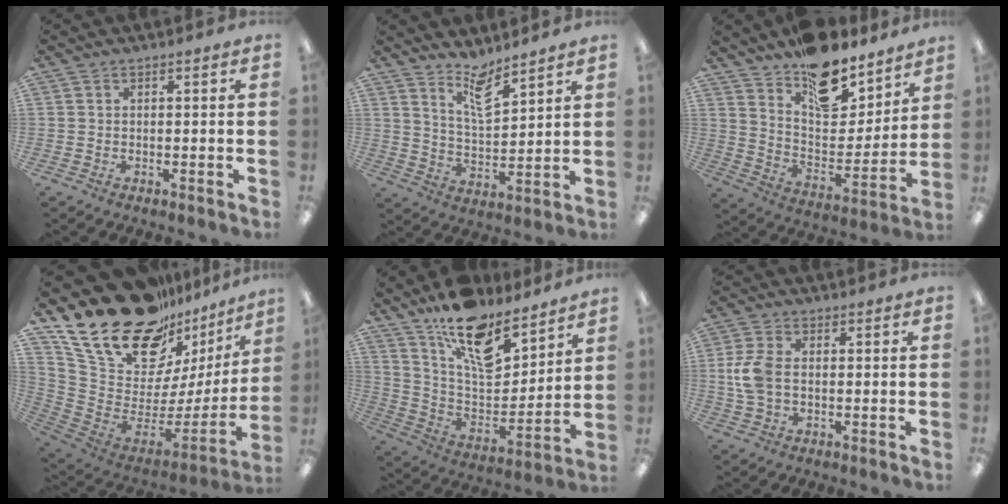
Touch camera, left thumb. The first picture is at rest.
{"total": 9.5, "force": [7.6, 2.9, 4.8], "torque": [-0.082, -0.047, 0.134]}
{"total": 17.2, "force": [13.4, 8.1, 7.1], "torque": [-0.104, -0.103, 0.236]}
{"total": 27.1, "force": [18.9, 12.8, 14.6], "torque": [-0.239, -0.128, 0.358]}
{"total": 16.8, "force": [11.9, 7.6, 9.1], "torque": [-0.155, -0.084, 0.213]}
{"total": 7.8, "force": [0.0, 4.9, 6.1], "torque": [-0.134, 0.002, -0.005]}